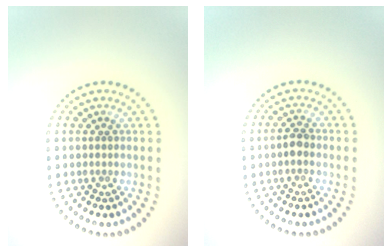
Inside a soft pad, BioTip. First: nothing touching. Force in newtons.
{"total": 1.2, "press": 1.2, "slide": 0.3}